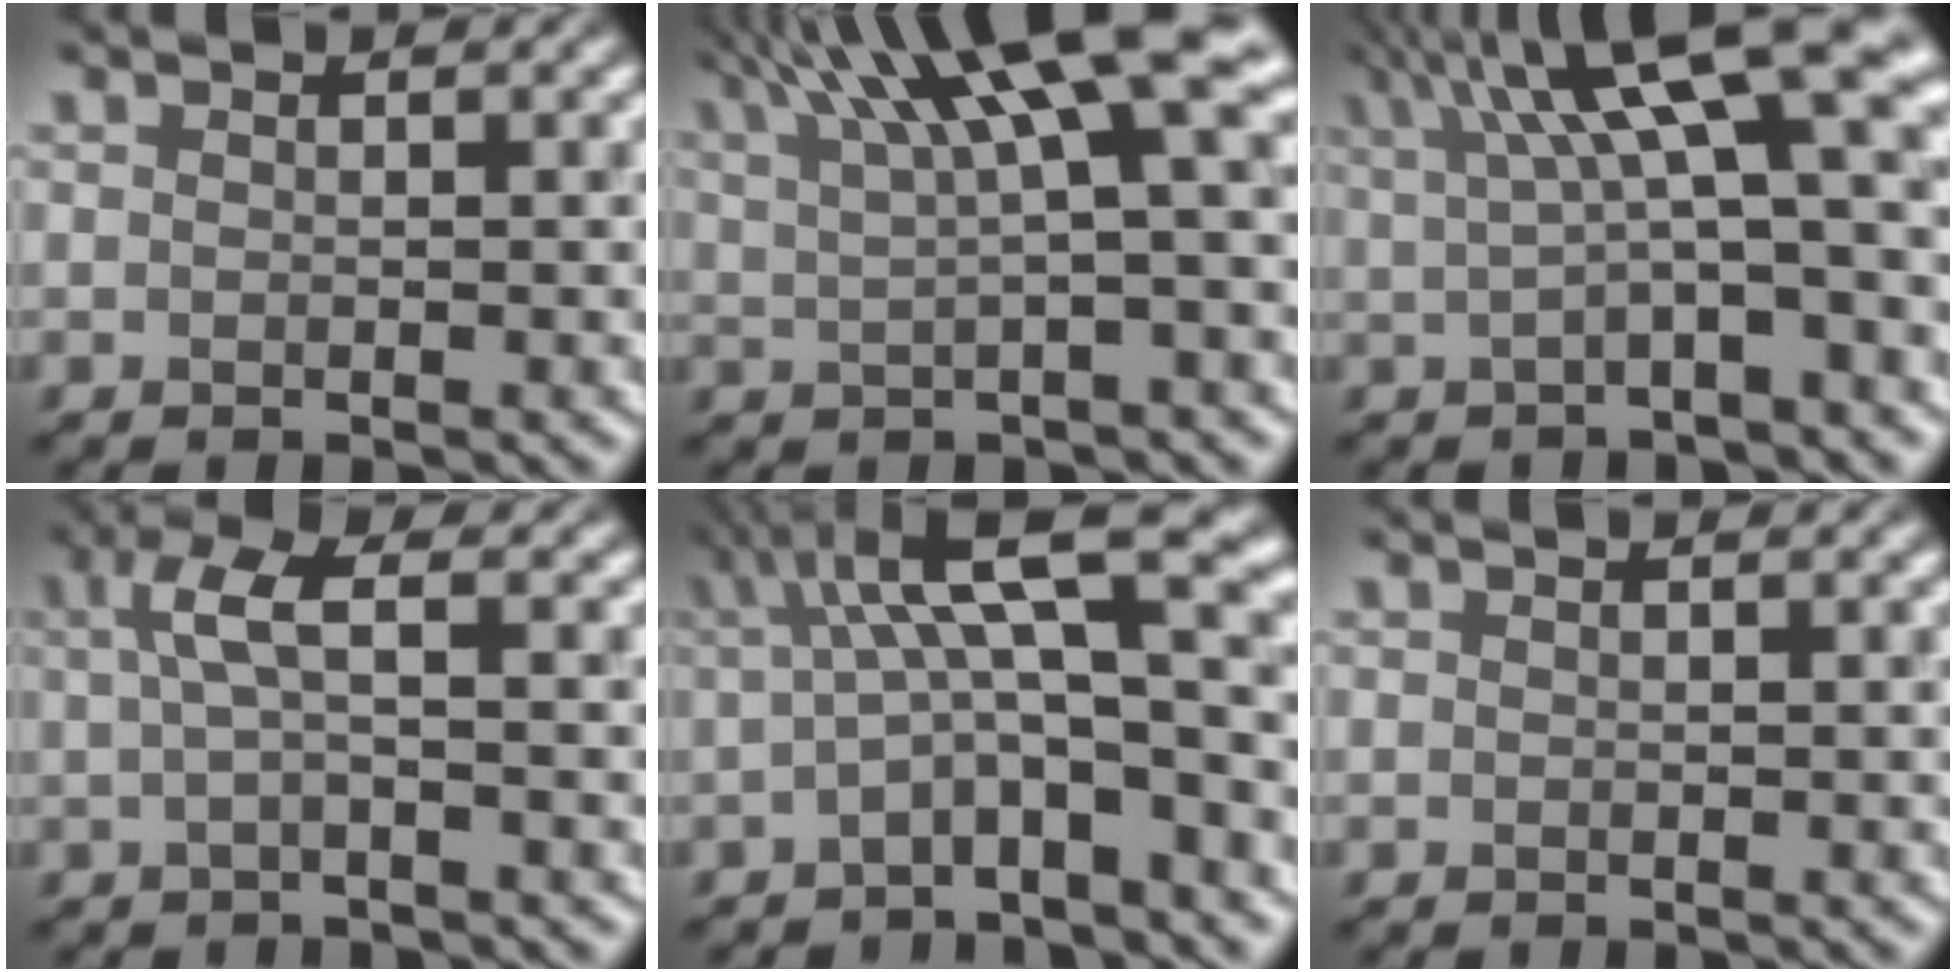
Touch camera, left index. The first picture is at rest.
{"total": 10.3, "force": [5.0, 2.1, 8.8], "torque": [-0.135, 0.025, 0.083]}
{"total": 11.1, "force": [3.2, 2.8, 10.2], "torque": [-0.145, 0.024, 0.046]}
{"total": 2.8, "force": [0.4, 0.6, 2.7], "torque": [-0.058, 0.006, 0.005]}
{"total": 9.4, "force": [0.9, 2.7, 8.9], "torque": [-0.125, 0.022, 0.000]}
{"total": 0.0}